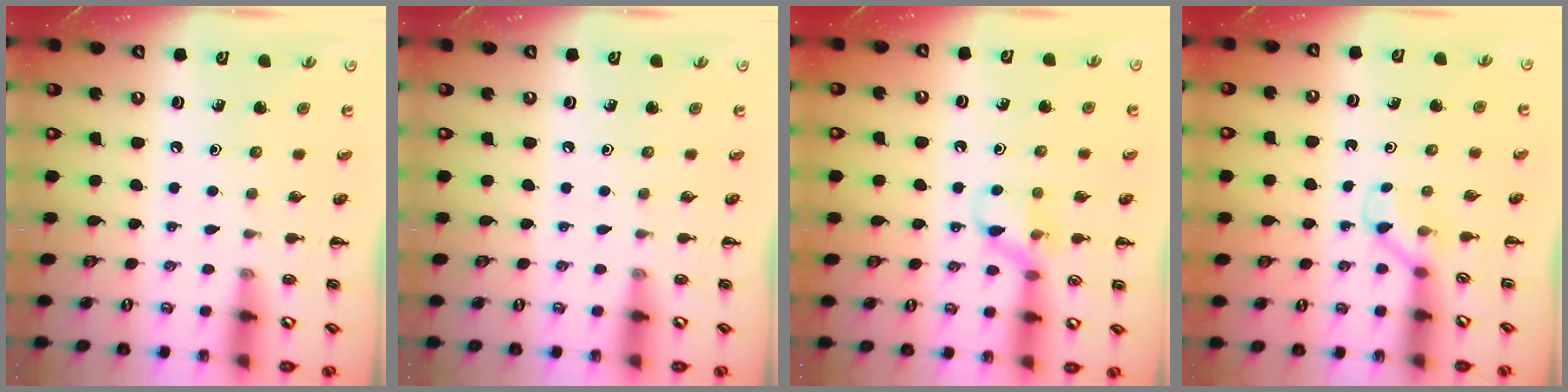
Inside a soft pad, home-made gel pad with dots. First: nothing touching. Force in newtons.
{"total": 0.0}
{"total": 8.2, "press": 8.1, "slide": 0.9}
{"total": 3.0, "press": 2.8, "slide": 1.1}